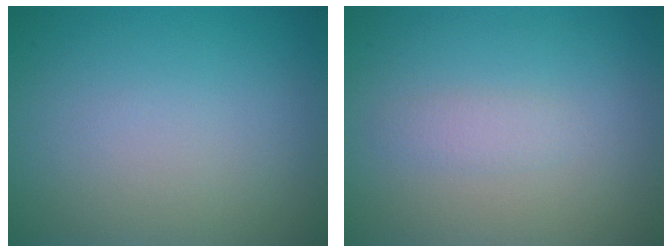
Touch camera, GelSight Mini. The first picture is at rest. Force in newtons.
{"total": 1.1, "press": 1.1, "slide": 0.1}